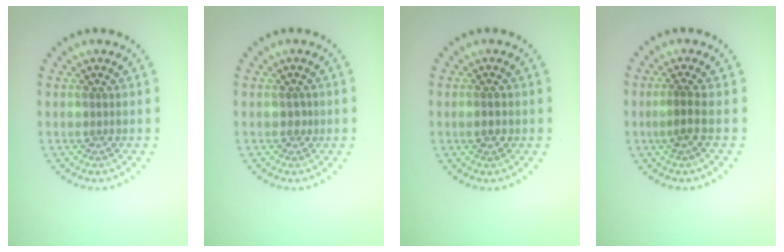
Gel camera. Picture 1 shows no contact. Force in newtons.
{"total": 0.7, "press": 0.6, "slide": 0.3}
{"total": 0.8, "press": 0.8, "slide": 0.2}
{"total": 1.5, "press": 1.2, "slide": 0.9}